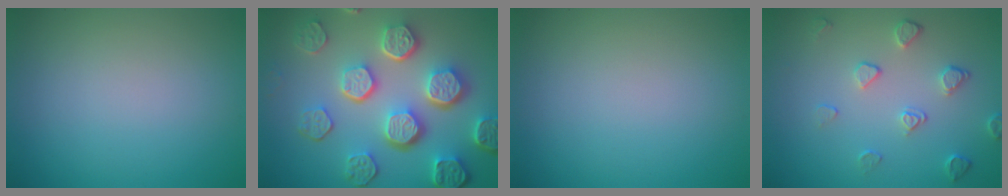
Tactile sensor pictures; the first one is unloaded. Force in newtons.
{"total": 8.4, "press": 6.2, "slide": 5.7}
{"total": 0.0}
{"total": 2.1, "press": 1.4, "slide": 1.5}